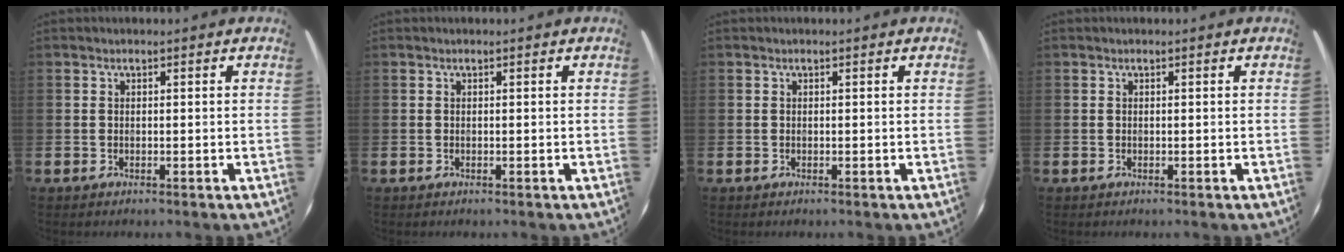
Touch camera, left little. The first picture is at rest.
{"total": 0.0}
{"total": 0.0}
{"total": 0.0}